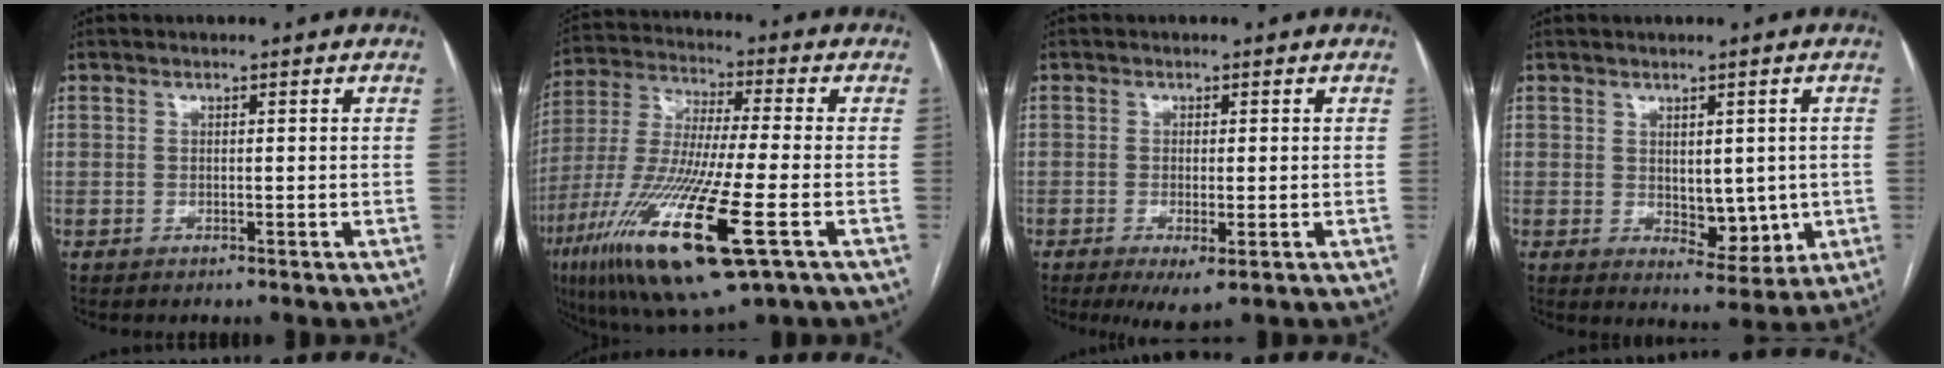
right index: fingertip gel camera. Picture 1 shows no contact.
{"total": 21.8, "force": [-9.0, 2.7, 19.6], "torque": [-0.421, -0.047, -0.158]}
{"total": 4.2, "force": [-2.0, 0.9, 3.6], "torque": [-0.056, -0.011, -0.026]}
{"total": 6.0, "force": [-0.3, 3.4, 4.9], "torque": [-0.058, -0.007, 0.012]}